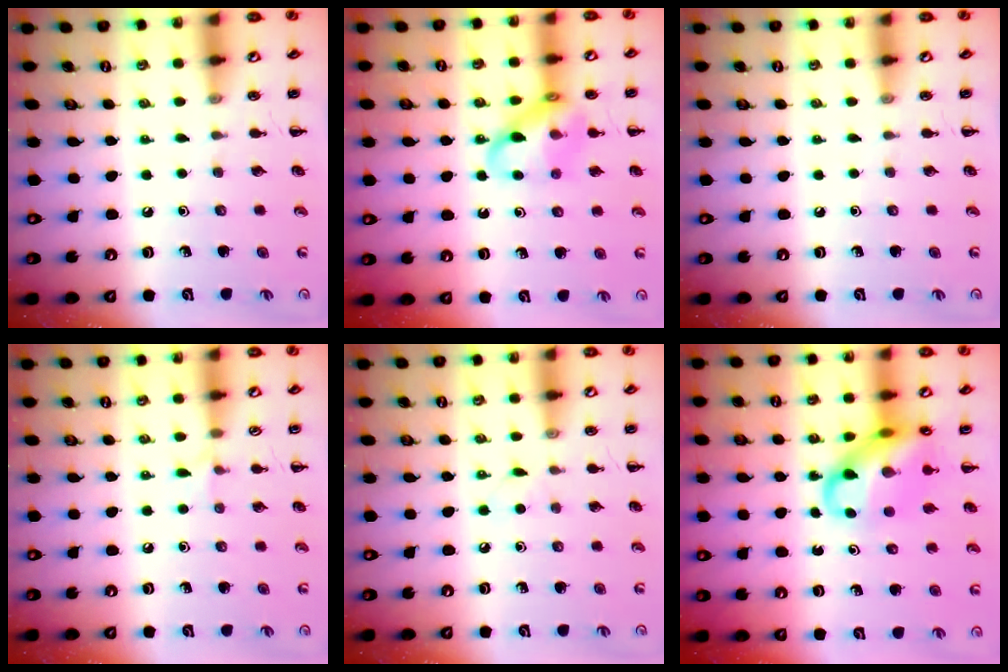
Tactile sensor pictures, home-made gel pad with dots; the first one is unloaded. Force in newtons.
{"total": 15.1, "press": 14.9, "slide": 2.4}
{"total": 0.0}
{"total": 4.4, "press": 4.1, "slide": 1.6}
{"total": 2.9, "press": 2.8, "slide": 0.9}
{"total": 15.1, "press": 14.7, "slide": 3.4}